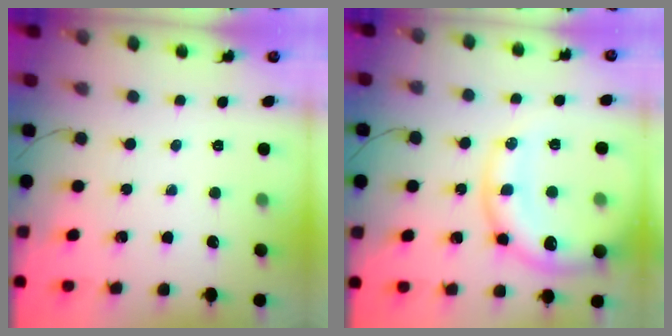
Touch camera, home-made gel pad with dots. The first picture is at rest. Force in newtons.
{"total": 17.3, "press": 17.0, "slide": 3.3}